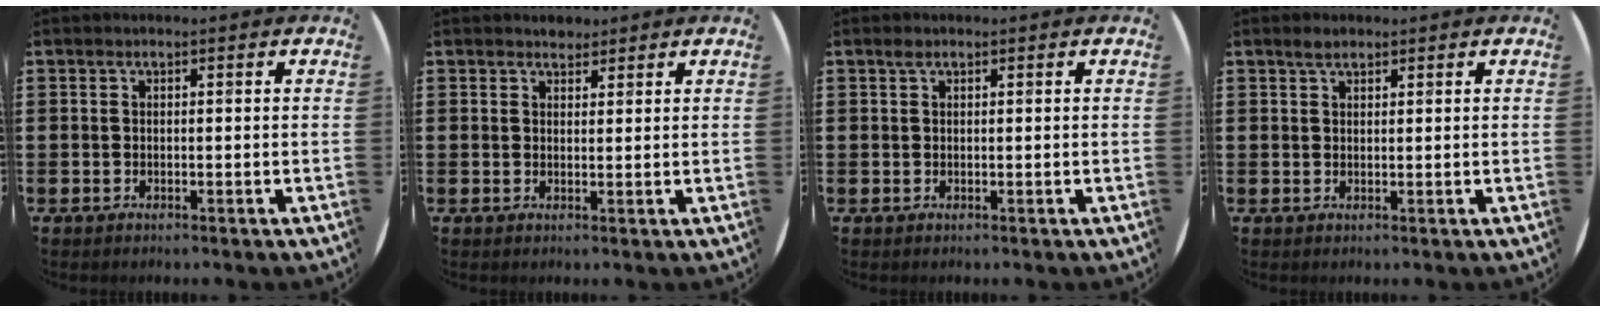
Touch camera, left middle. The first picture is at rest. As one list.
[{"total": 1.6, "force": [1.5, 0.5, 0.0], "torque": [-0.002, 0.003, 0.030]}, {"total": 0.6, "force": [0.4, 0.4, 0.3], "torque": [0.001, -0.001, 0.007]}, {"total": 1.6, "force": [1.3, 0.6, 0.7], "torque": [-0.007, 0.002, 0.022]}]